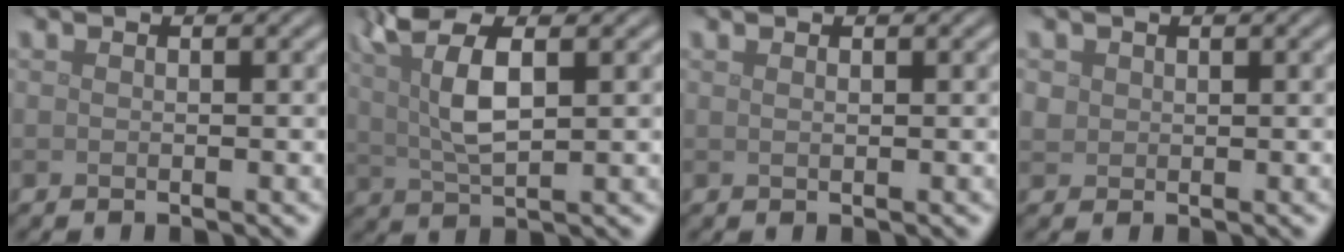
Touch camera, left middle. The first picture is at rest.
{"total": 6.3, "force": [2.3, 2.3, 5.4], "torque": [-0.111, 0.013, 0.045]}
{"total": 0.7, "force": [0.5, 0.2, 0.4], "torque": [-0.010, 0.001, 0.008]}
{"total": 1.0, "force": [0.4, 0.9, 0.2], "torque": [0.000, -0.001, 0.009]}